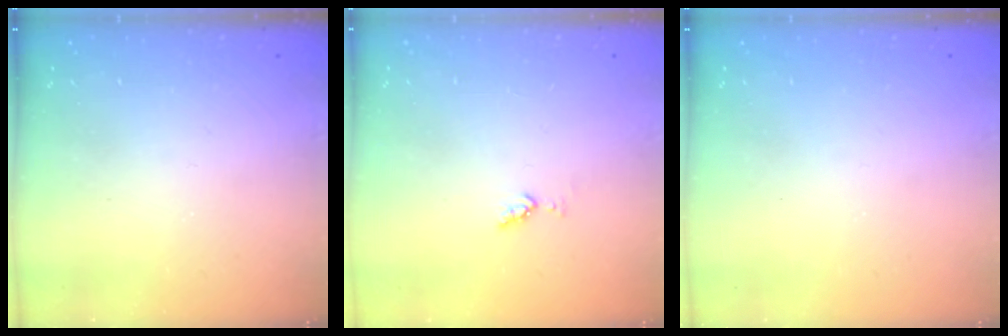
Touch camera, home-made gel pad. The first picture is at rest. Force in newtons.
{"total": 3.3, "press": 3.2, "slide": 0.7}
{"total": 0.0}